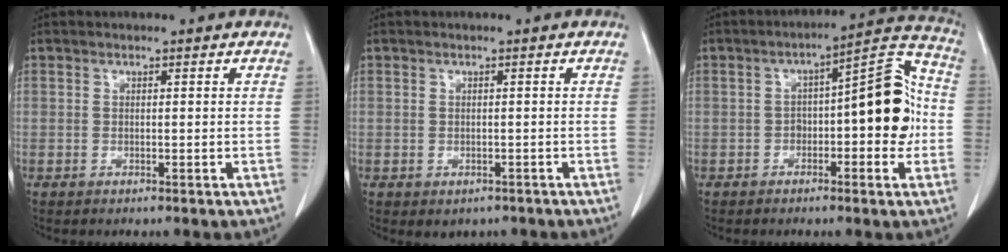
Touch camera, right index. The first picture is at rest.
{"total": 2.2, "force": [-1.3, 1.7, 0.6], "torque": [-0.005, 0.002, -0.010]}
{"total": 12.7, "force": [-1.1, 3.9, 12.0], "torque": [-0.160, 0.044, -0.012]}